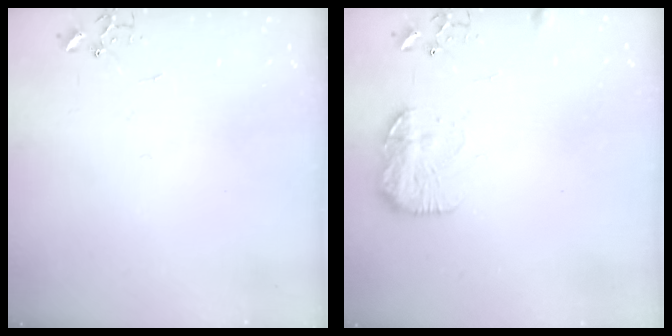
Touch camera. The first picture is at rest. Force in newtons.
{"total": 11.5, "press": 11.4, "slide": 0.6}